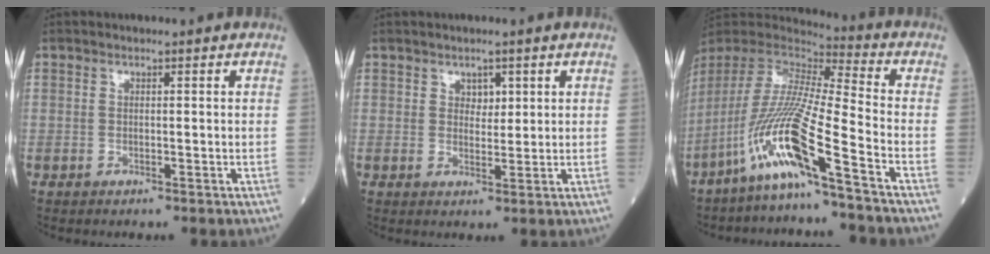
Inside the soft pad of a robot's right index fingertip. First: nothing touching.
{"total": 2.2, "force": [1.1, 1.4, 1.3], "torque": [-0.015, -0.003, 0.018]}
{"total": 16.0, "force": [-9.2, -1.3, 13.1], "torque": [-0.278, -0.022, -0.181]}